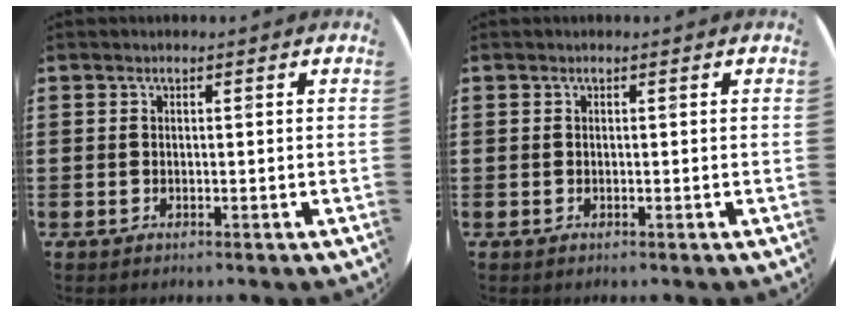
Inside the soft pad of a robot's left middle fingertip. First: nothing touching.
{"total": 0.0}